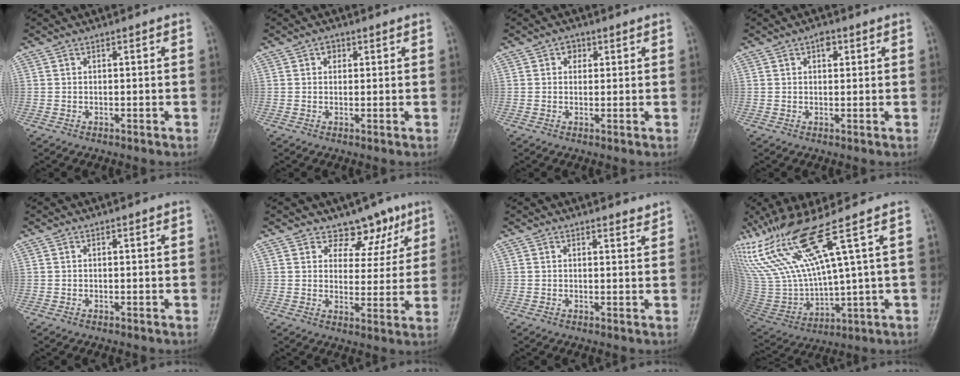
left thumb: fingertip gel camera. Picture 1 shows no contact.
{"total": 1.7, "force": [0.8, 1.3, 0.7], "torque": [0.003, 0.000, 0.007]}
{"total": 2.1, "force": [0.9, 1.7, 0.9], "torque": [0.003, 0.000, 0.008]}
{"total": 2.5, "force": [1.1, 1.4, 1.6], "torque": [-0.014, -0.001, 0.014]}
{"total": 0.0}
{"total": 7.9, "force": [5.5, 5.2, 2.3], "torque": [0.014, -0.029, 0.078]}
{"total": 1.9, "force": [1.8, 0.4, 0.4], "torque": [0.004, -0.011, 0.023]}
{"total": 18.5, "force": [10.3, 1.7, 15.3], "torque": [-0.312, -0.039, 0.212]}